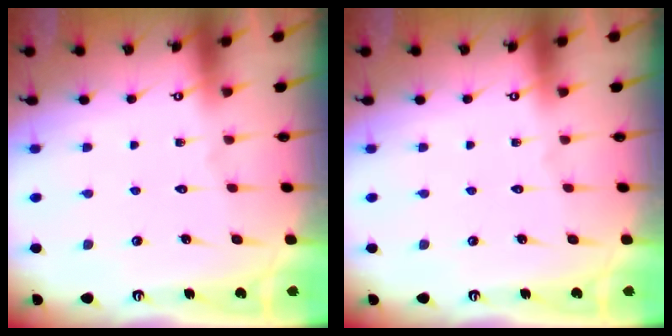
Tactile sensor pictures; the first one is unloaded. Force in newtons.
{"total": 0.0}